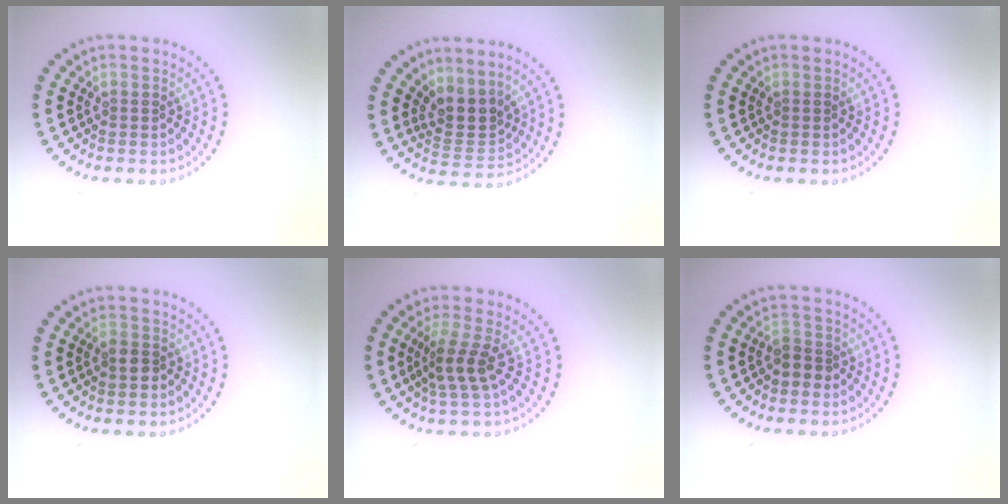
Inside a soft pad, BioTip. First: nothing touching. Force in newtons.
{"total": 3.0, "press": 2.0, "slide": 2.2}
{"total": 0.0}
{"total": 1.3, "press": 1.2, "slide": 0.6}
{"total": 2.6, "press": 2.0, "slide": 1.6}
{"total": 1.6, "press": 1.4, "slide": 0.7}